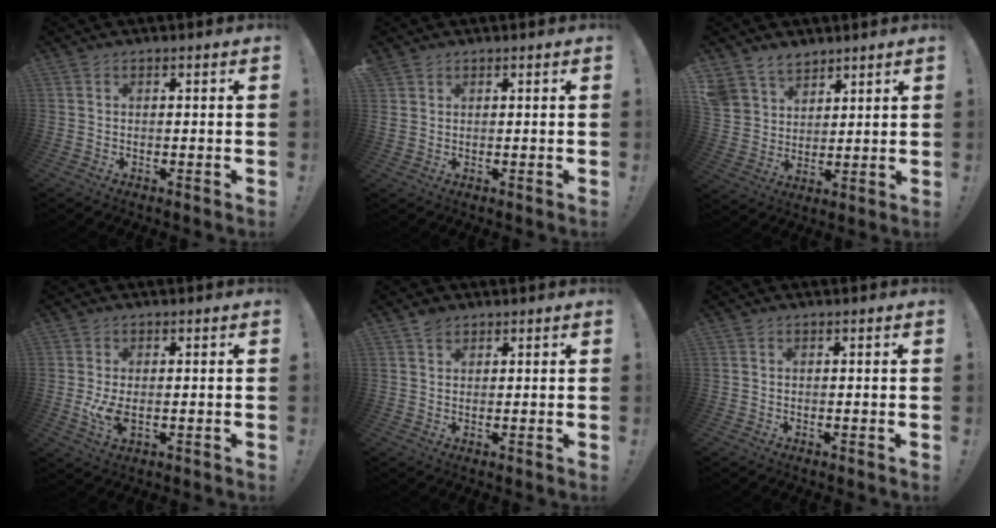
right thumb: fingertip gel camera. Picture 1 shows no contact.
{"total": 2.0, "force": [1.5, 1.3, 0.4], "torque": [-0.001, -0.007, 0.028]}
{"total": 8.5, "force": [6.6, 5.4, 0.8], "torque": [-0.027, -0.048, 0.136]}
{"total": 5.8, "force": [-0.6, 3.0, 4.9], "torque": [-0.081, -0.013, -0.013]}
{"total": 2.5, "force": [2.1, 1.3, 0.5], "torque": [0.006, -0.009, 0.037]}
{"total": 0.0}